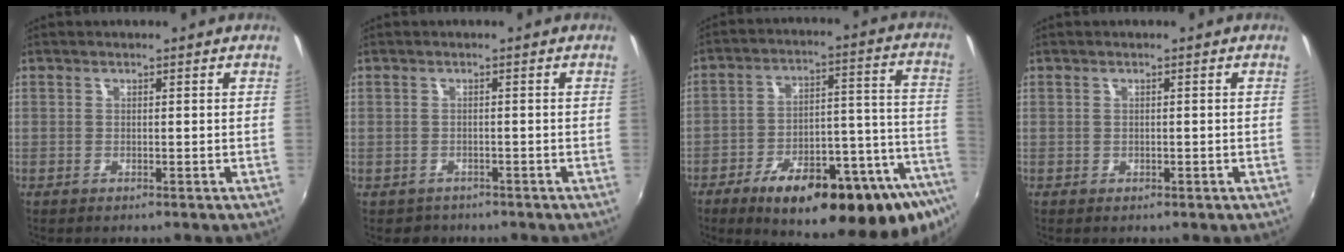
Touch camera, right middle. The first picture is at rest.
{"total": 2.2, "force": [-1.4, 1.6, 0.3], "torque": [-0.012, -0.001, -0.017]}
{"total": 27.9, "force": [-18.8, 7.6, 19.0], "torque": [-0.249, -0.010, -0.256]}
{"total": 0.5, "force": [-0.2, 0.5, 0.1], "torque": [0.002, 0.000, -0.002]}